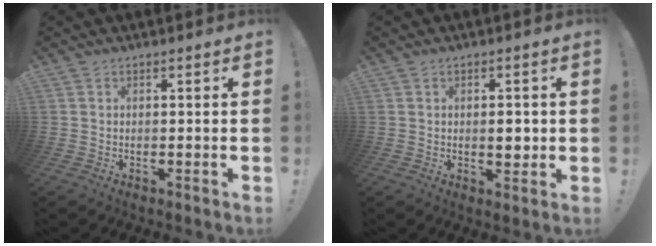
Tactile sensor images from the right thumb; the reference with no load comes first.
{"total": 3.5, "force": [-0.1, 2.1, 2.9], "torque": [-0.025, -0.005, -0.008]}